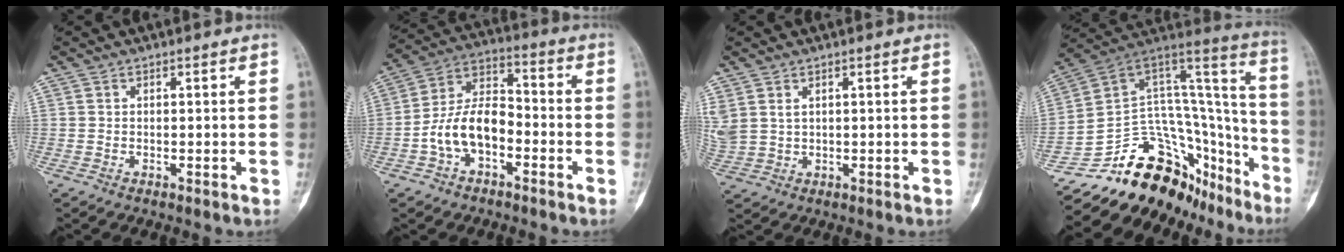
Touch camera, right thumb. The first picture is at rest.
{"total": 11.5, "force": [-3.8, 6.8, 8.5], "torque": [-0.147, 0.049, -0.077]}
{"total": 5.9, "force": [2.1, 4.1, 3.6], "torque": [-0.103, 0.002, 0.057]}
{"total": 27.2, "force": [-17.2, 16.2, 13.4], "torque": [-0.150, 0.135, -0.250]}